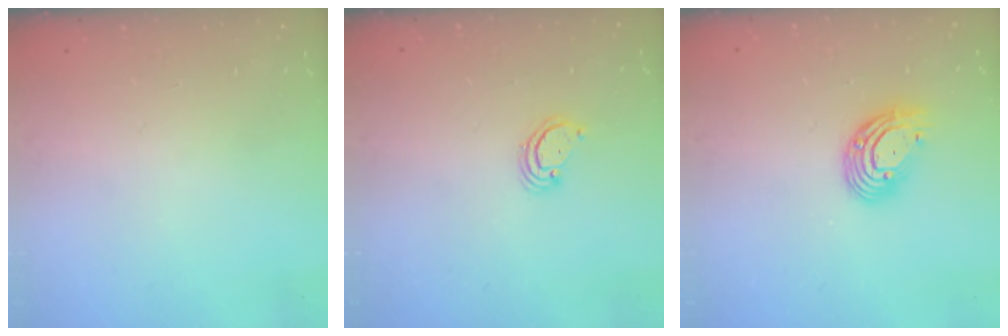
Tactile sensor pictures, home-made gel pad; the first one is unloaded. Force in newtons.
{"total": 2.6, "press": 2.6, "slide": 0.2}
{"total": 10.3, "press": 10.3, "slide": 1.0}